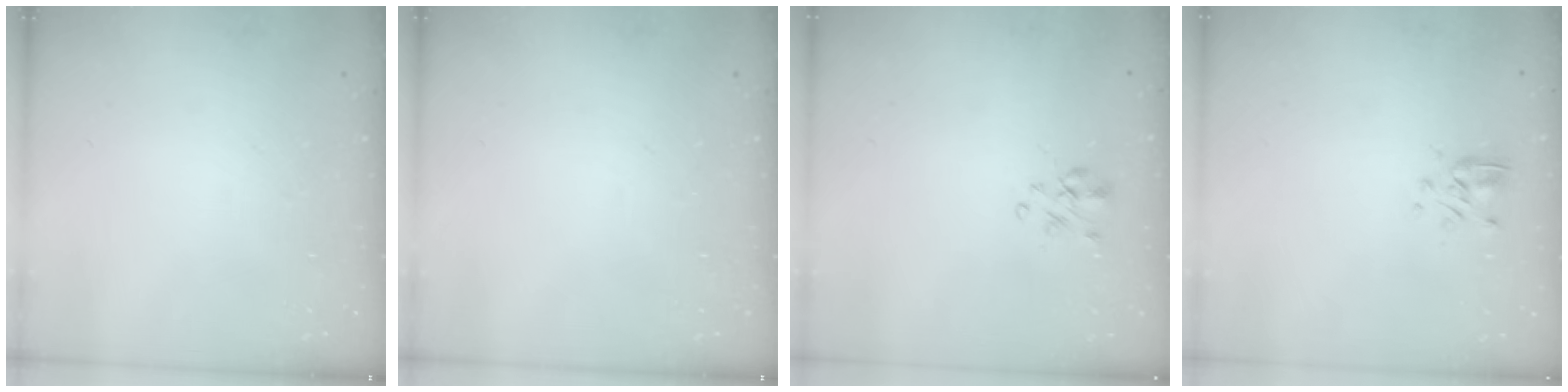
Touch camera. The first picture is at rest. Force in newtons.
{"total": 0.0}
{"total": 2.5, "press": 2.4, "slide": 0.5}
{"total": 3.4, "press": 3.2, "slide": 1.2}